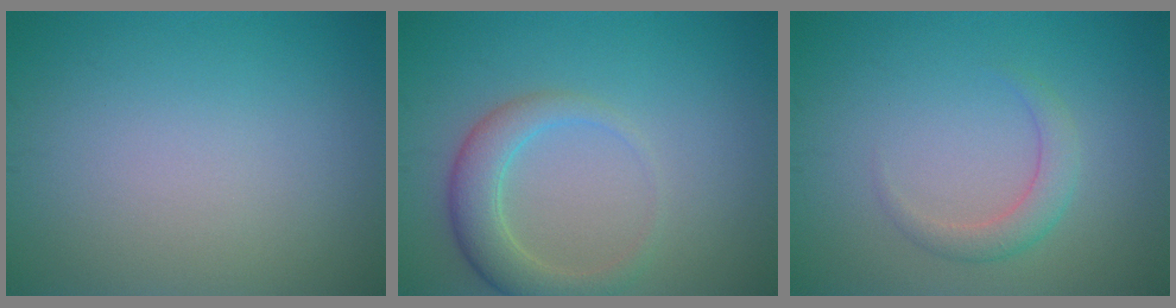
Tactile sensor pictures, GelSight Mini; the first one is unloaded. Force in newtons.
{"total": 3.7, "press": 3.7, "slide": 0.4}
{"total": 2.1, "press": 2.1, "slide": 0.1}